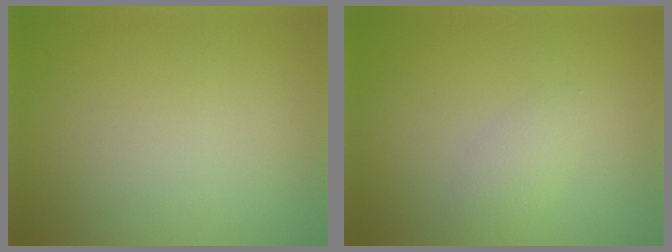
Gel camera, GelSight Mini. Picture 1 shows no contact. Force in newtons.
{"total": 1.6, "press": 1.6, "slide": 0.0}